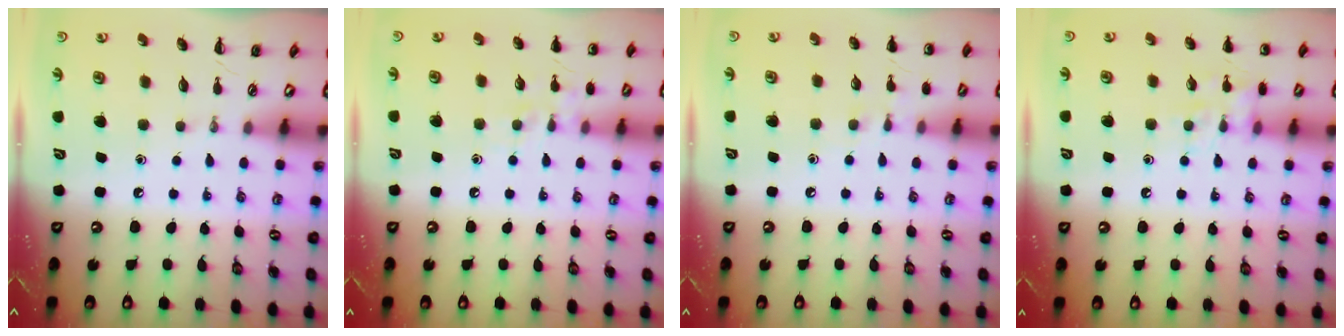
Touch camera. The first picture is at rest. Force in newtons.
{"total": 7.1, "press": 7.0, "slide": 1.4}
{"total": 5.5, "press": 5.2, "slide": 1.7}
{"total": 9.4, "press": 9.4, "slide": 0.6}